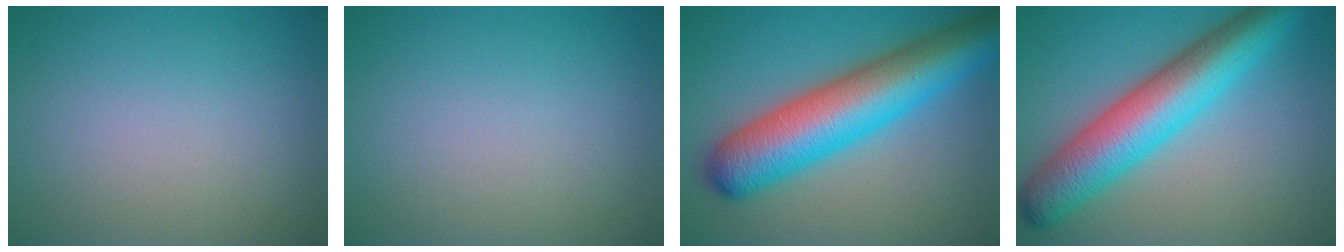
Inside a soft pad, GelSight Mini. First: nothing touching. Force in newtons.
{"total": 0.0}
{"total": 11.1, "press": 11.1, "slide": 0.3}
{"total": 9.6, "press": 9.6, "slide": 0.1}